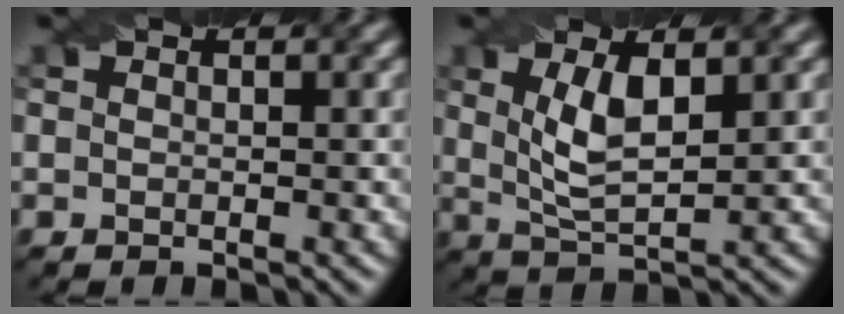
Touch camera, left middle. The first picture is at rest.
{"total": 4.7, "force": [1.2, 1.8, 4.2], "torque": [-0.092, -0.004, 0.028]}